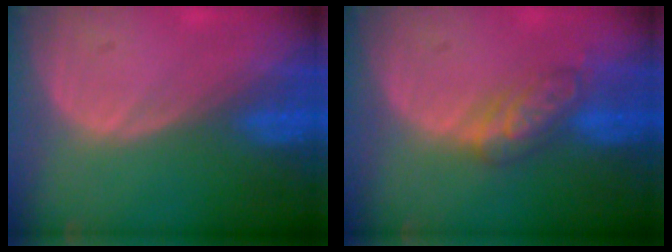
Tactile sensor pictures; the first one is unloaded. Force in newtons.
{"total": 5.2, "press": 5.1, "slide": 1.0}